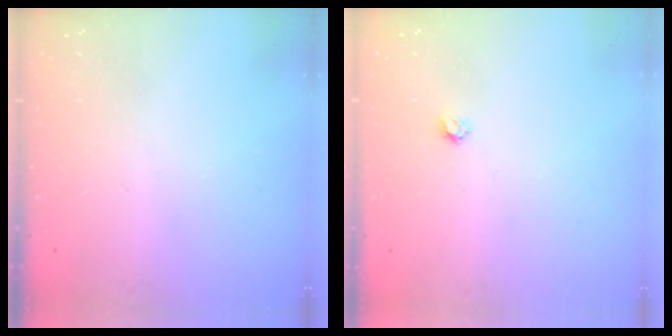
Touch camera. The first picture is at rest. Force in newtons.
{"total": 3.2, "press": 3.2, "slide": 0.3}